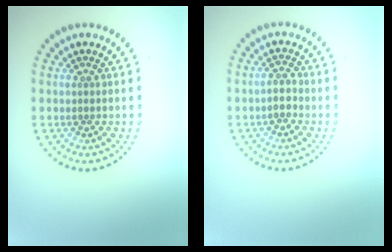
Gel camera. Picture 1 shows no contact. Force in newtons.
{"total": 1.5, "press": 1.3, "slide": 0.7}